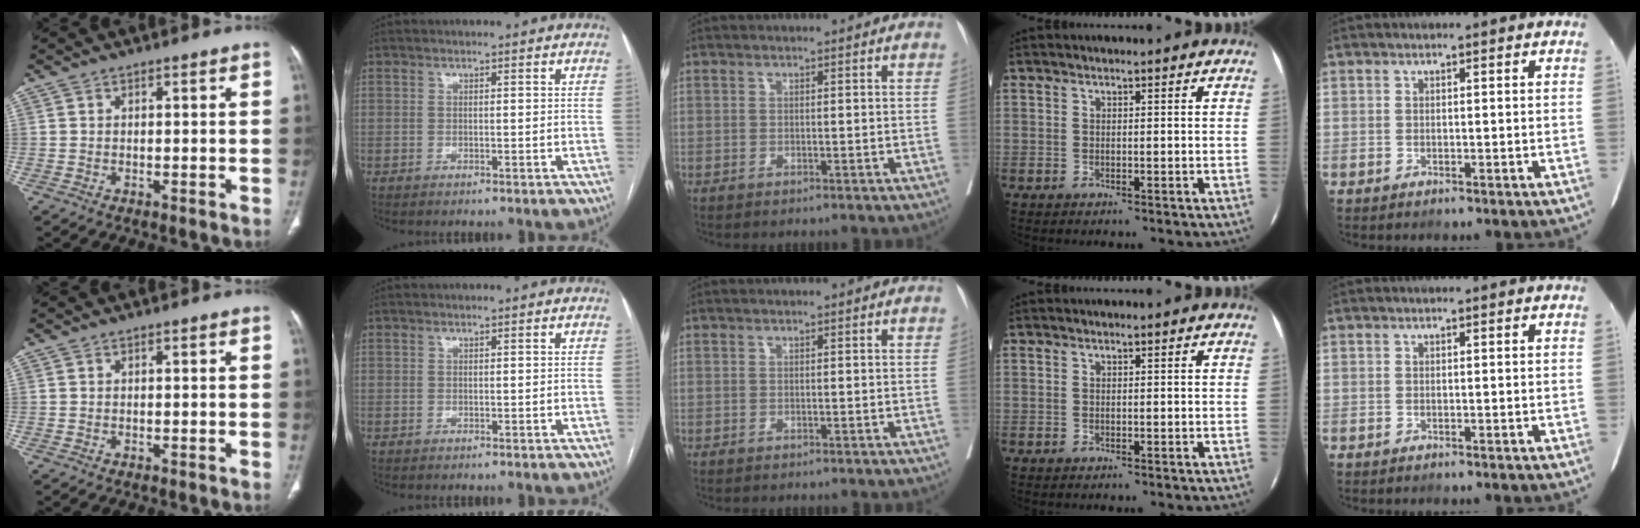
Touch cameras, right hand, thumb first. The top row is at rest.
{}